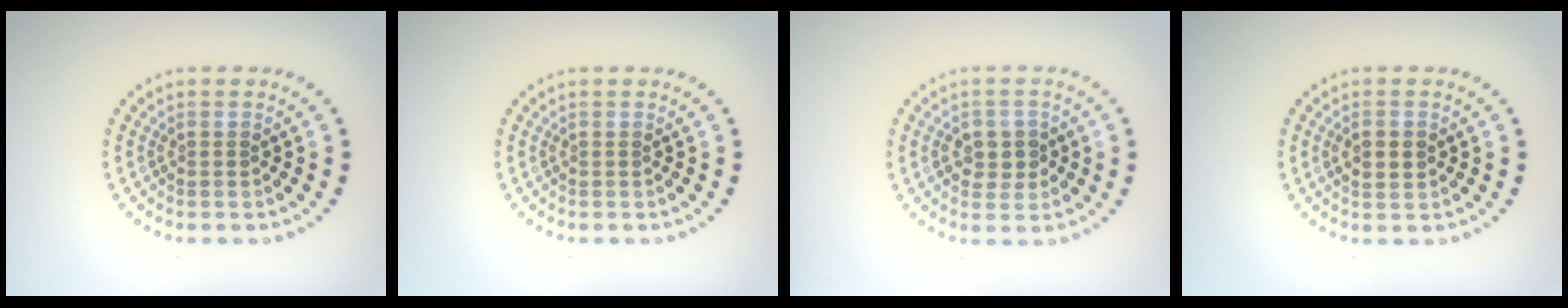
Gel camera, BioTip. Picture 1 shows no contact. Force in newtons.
{"total": 0.0}
{"total": 2.6, "press": 2.6, "slide": 0.3}
{"total": 1.8, "press": 1.8, "slide": 0.2}